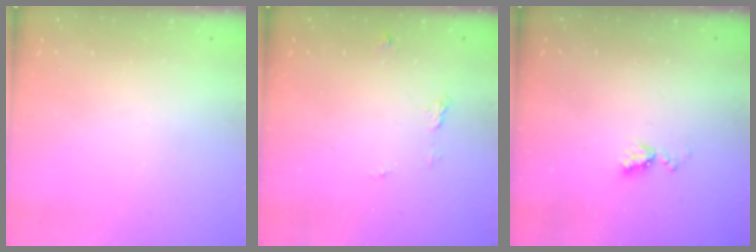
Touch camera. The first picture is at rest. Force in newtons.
{"total": 4.3, "press": 4.3, "slide": 0.4}
{"total": 5.9, "press": 5.9, "slide": 0.8}